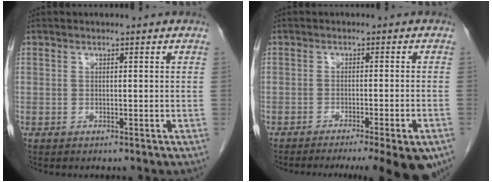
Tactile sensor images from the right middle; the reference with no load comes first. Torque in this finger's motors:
{"motor_torque": [1.10, -1.04, 0.28, 0.09]}